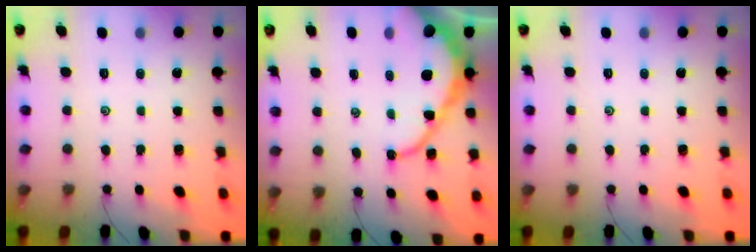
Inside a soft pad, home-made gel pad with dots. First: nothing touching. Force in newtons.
{"total": 14.0, "press": 13.9, "slide": 1.5}
{"total": 0.0}